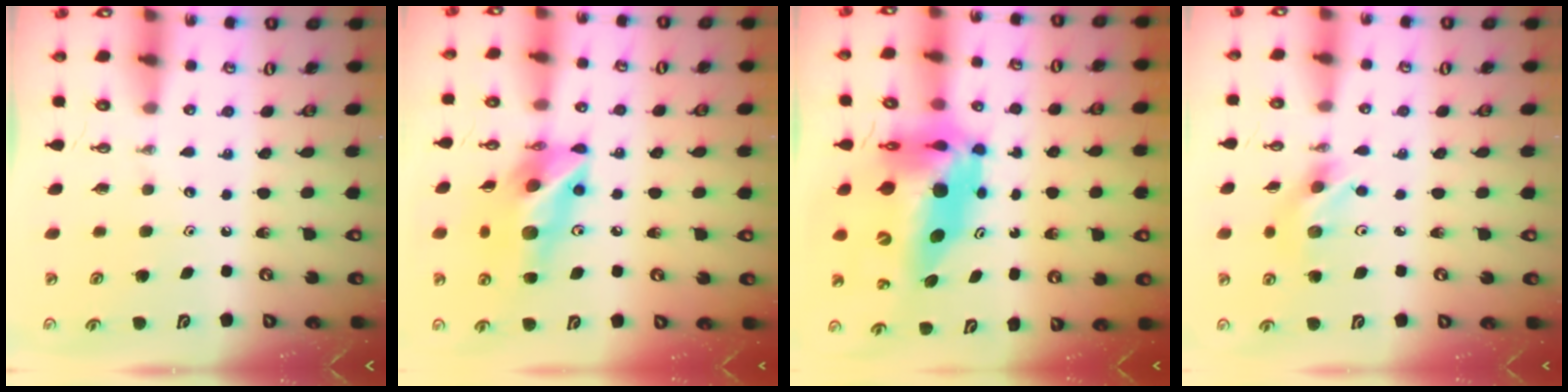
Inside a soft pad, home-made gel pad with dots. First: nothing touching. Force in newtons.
{"total": 14.8, "press": 14.5, "slide": 3.1}
{"total": 19.6, "press": 19.5, "slide": 2.0}
{"total": 5.7, "press": 5.7, "slide": 0.2}